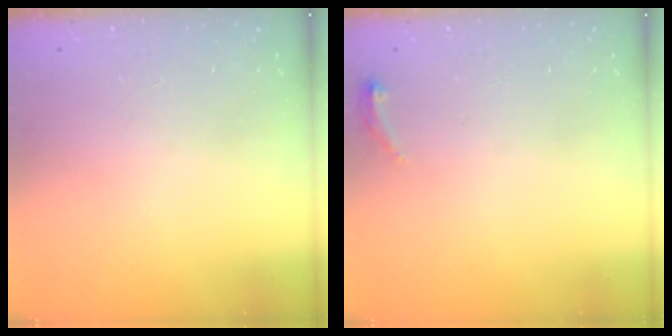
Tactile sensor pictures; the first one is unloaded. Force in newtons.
{"total": 12.0, "press": 4.7, "slide": 11.0}